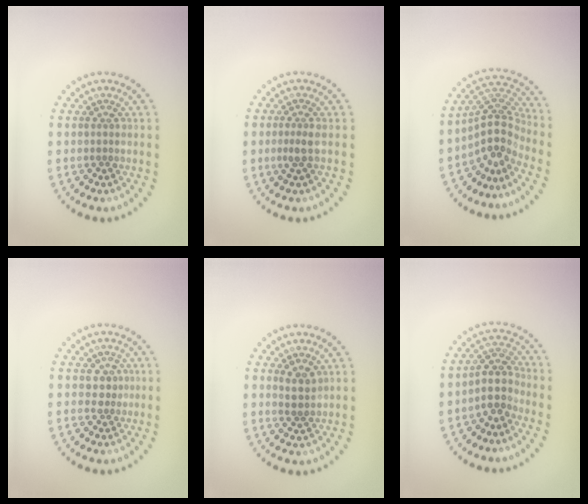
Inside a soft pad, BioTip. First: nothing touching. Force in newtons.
{"total": 1.3, "press": 1.0, "slide": 0.8}
{"total": 4.0, "press": 2.7, "slide": 2.9}
{"total": 1.3, "press": 1.2, "slide": 0.6}
{"total": 1.8, "press": 1.4, "slide": 1.1}
{"total": 2.8, "press": 2.2, "slide": 1.8}